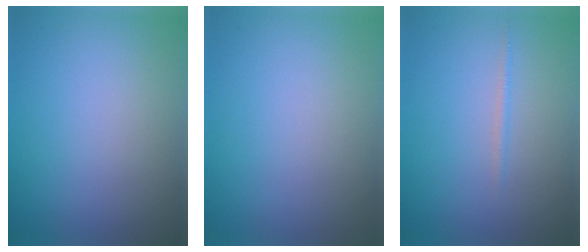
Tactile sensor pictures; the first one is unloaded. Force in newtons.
{"total": 0.0}
{"total": 0.7, "press": 0.7, "slide": 0.1}